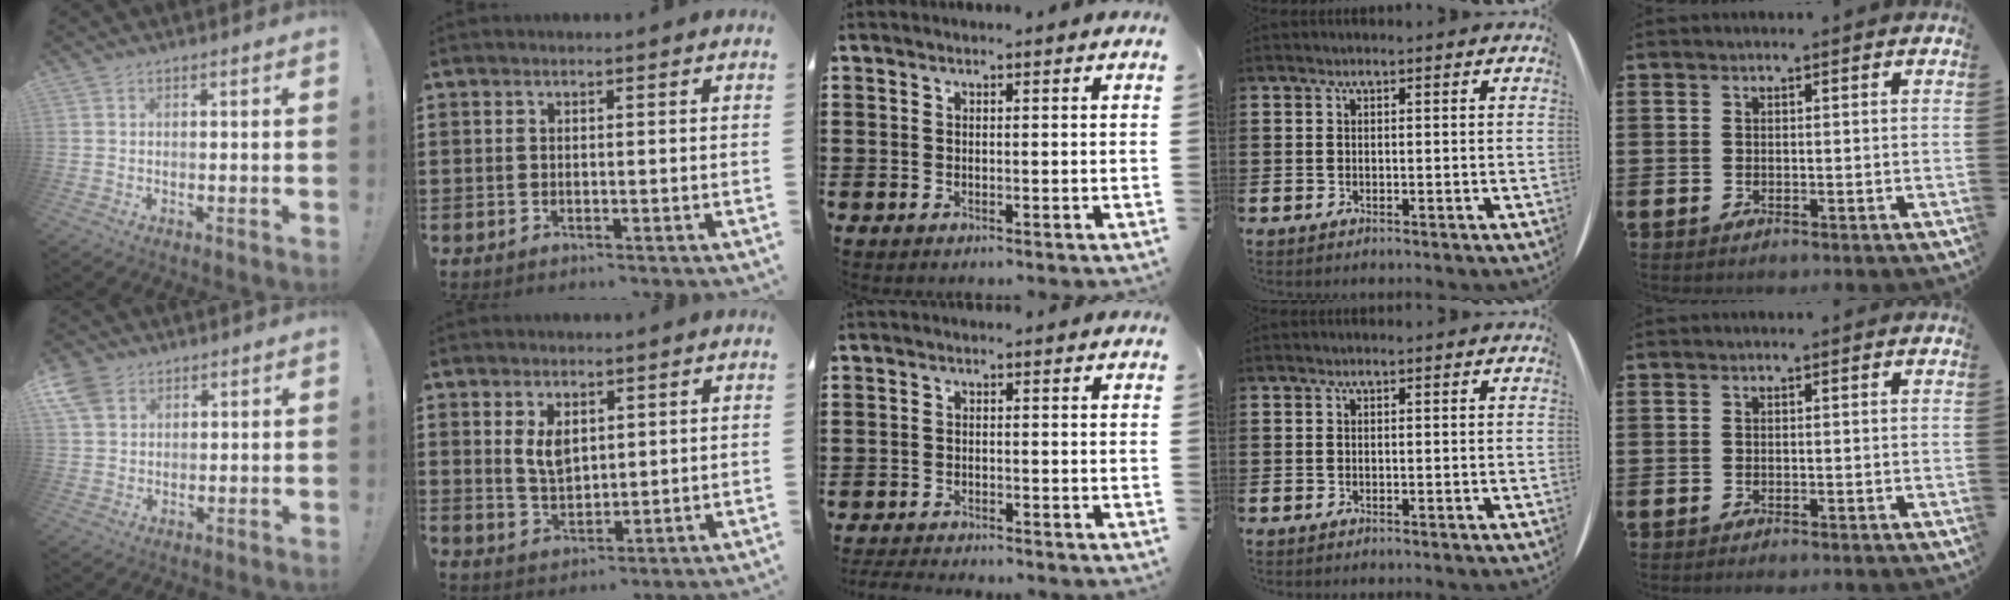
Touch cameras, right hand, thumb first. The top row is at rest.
{"thumb": {"total": 6.2, "force": [3.5, 4.4, 2.7], "torque": [-0.056, -0.010, 0.071]}, "index": {"total": 4.3, "force": [1.7, 2.5, 3.1], "torque": [-0.062, 0.003, 0.028]}, "middle": {"total": 2.3, "force": [-2.3, 0.1, 0.3], "torque": [-0.016, -0.004, -0.049]}}